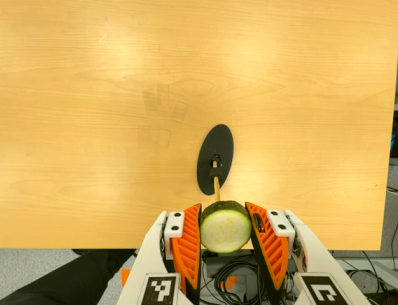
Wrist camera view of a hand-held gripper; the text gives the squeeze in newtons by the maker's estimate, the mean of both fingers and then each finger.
{"total": 13.7, "left": 13.5, "right": 13.8}